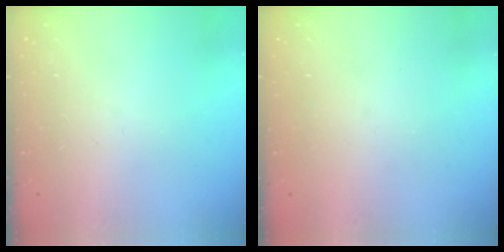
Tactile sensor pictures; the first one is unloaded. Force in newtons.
{"total": 0.8, "press": 0.7, "slide": 0.3}